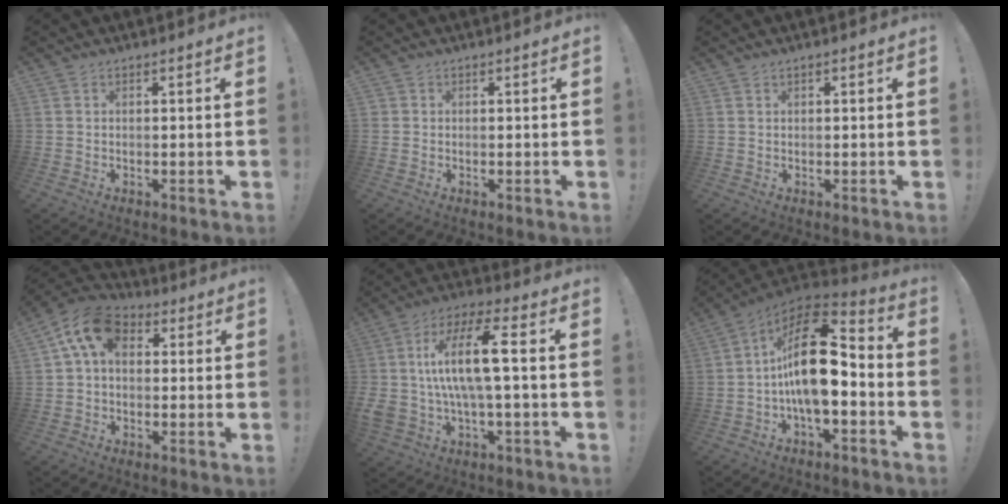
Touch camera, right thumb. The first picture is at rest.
{"total": 0.6, "force": [0.1, 0.5, 0.0], "torque": [-0.003, 0.001, 0.004]}
{"total": 0.0}
{"total": 11.0, "force": [3.3, 7.0, 7.9], "torque": [-0.153, 0.008, 0.067]}
{"total": 16.2, "force": [1.3, 5.3, 15.3], "torque": [-0.284, 0.007, 0.014]}
{"total": 20.1, "force": [0.3, 9.8, 17.5], "torque": [-0.294, 0.005, 0.007]}